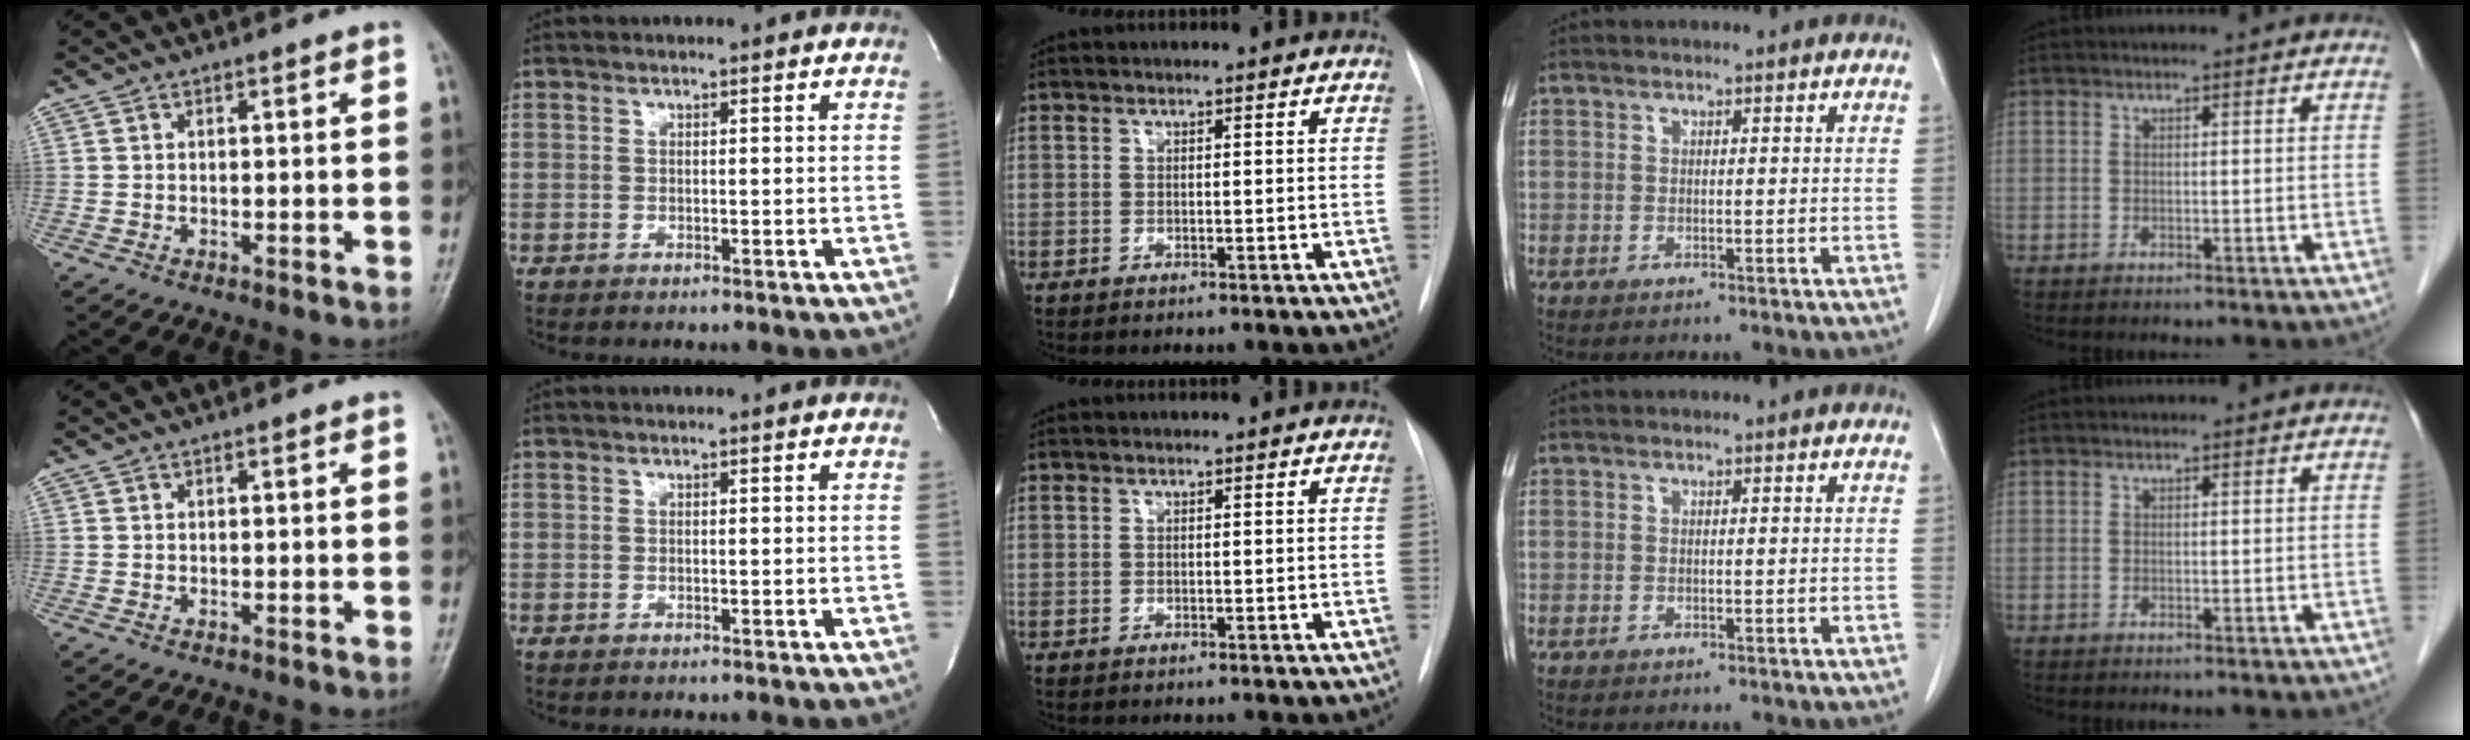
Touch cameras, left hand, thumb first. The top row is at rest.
{}